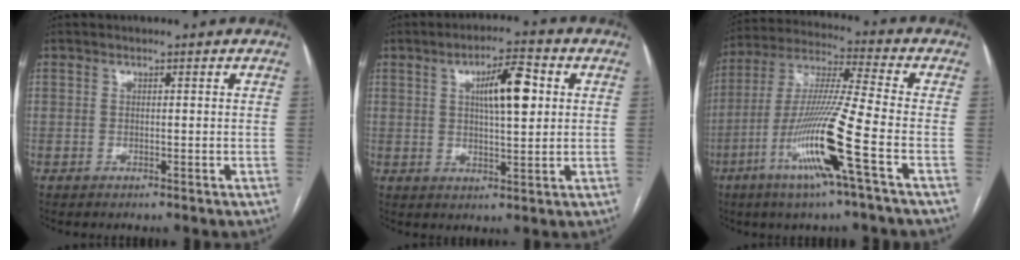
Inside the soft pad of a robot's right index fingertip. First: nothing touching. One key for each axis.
{"total": 8.2, "fx": 2.2, "fy": 1.9, "fz": 7.7, "tx": -0.128, "ty": 0.012, "tz": 0.037}
{"total": 15.5, "fx": -6.2, "fy": -1.2, "fz": 14.2, "tx": -0.288, "ty": -0.018, "tz": -0.122}